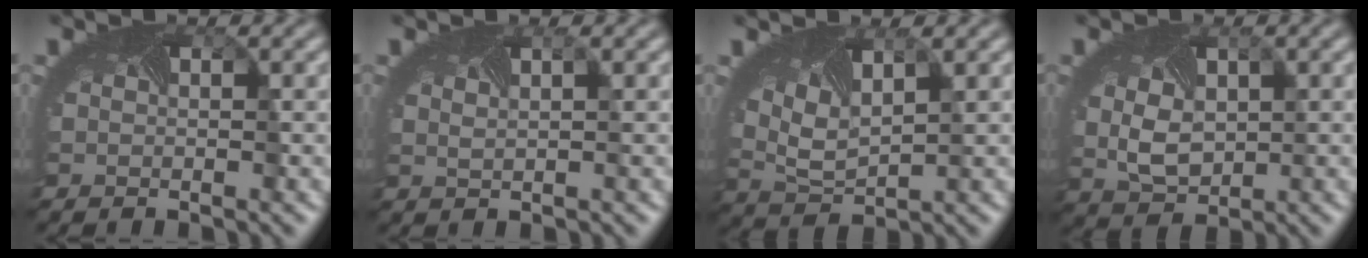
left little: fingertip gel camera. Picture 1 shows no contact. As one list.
[{"total": 1.3, "force": [1.0, 0.2, 0.8], "torque": [-0.013, 0.003, 0.014]}, {"total": 4.9, "force": [2.4, 2.2, 3.6], "torque": [-0.086, 0.013, 0.050]}, {"total": 3.9, "force": [0.3, 2.9, 2.7], "torque": [-0.066, -0.005, 0.023]}]